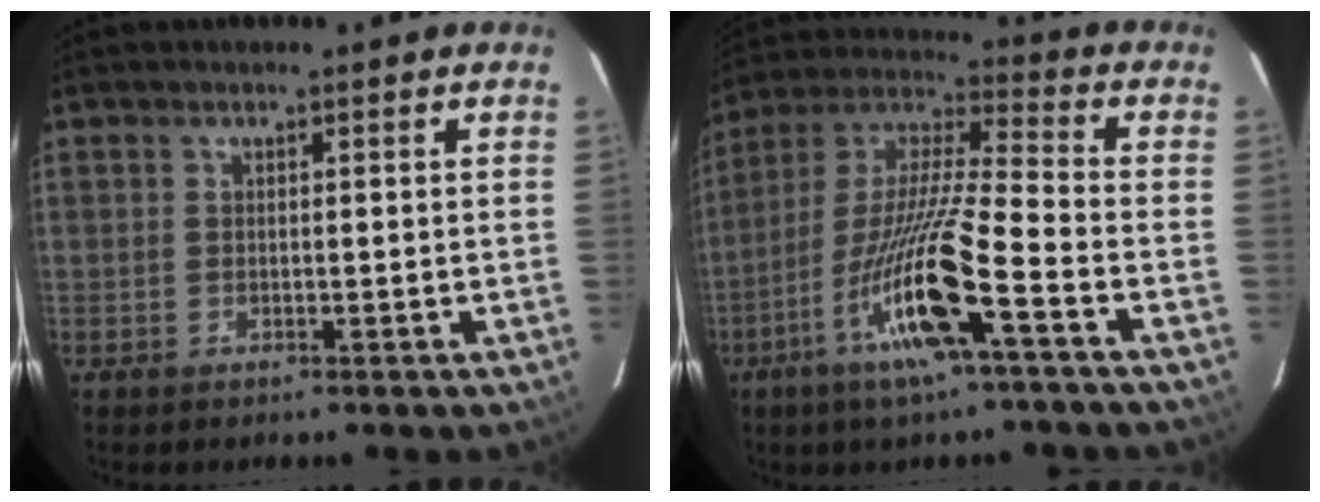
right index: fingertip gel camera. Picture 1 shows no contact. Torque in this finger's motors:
{"motor_torque": [2.10, -0.04, 1.05, 0.21]}